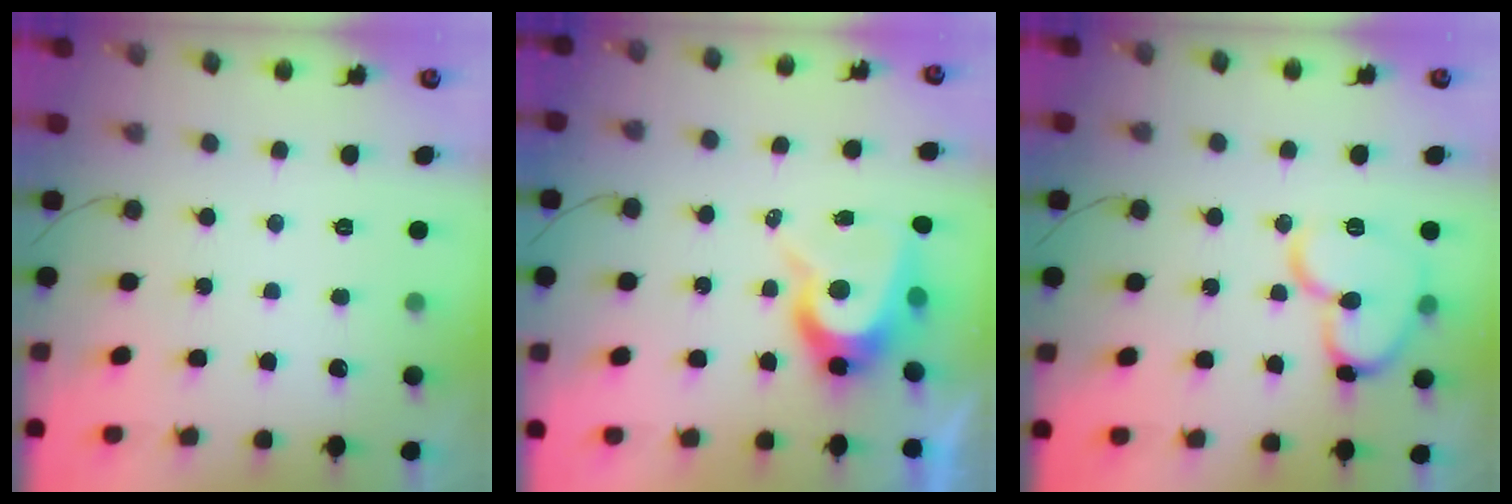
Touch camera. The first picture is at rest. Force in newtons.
{"total": 9.0, "press": 9.0, "slide": 0.9}
{"total": 14.0, "press": 13.8, "slide": 2.3}